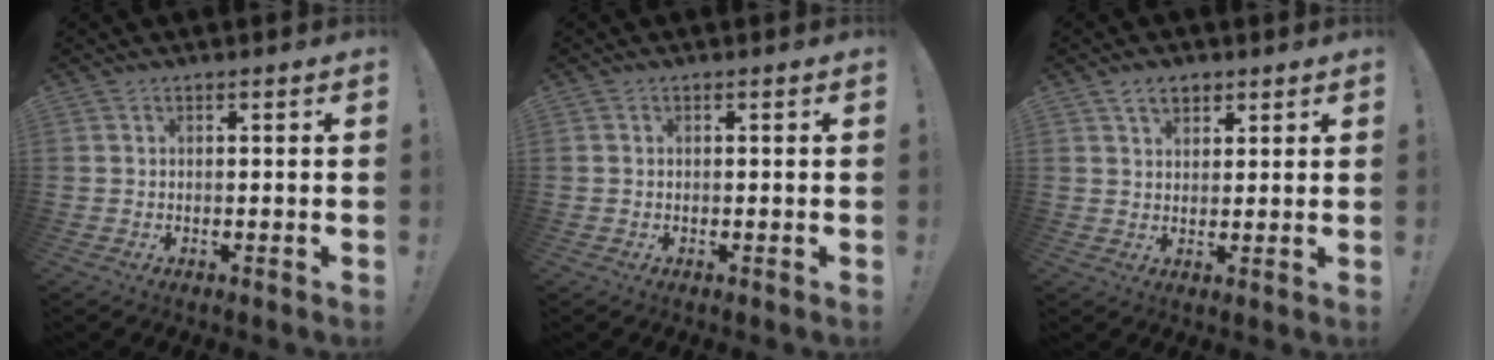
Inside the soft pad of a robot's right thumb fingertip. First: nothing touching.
{"total": 0.0}
{"total": 4.8, "force": [2.9, 3.0, 2.3], "torque": [-0.032, -0.009, 0.052]}